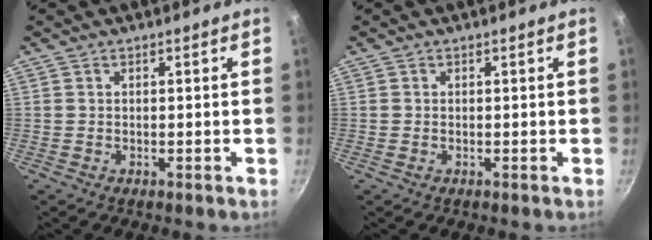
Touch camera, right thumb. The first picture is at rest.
{"total": 0.0}